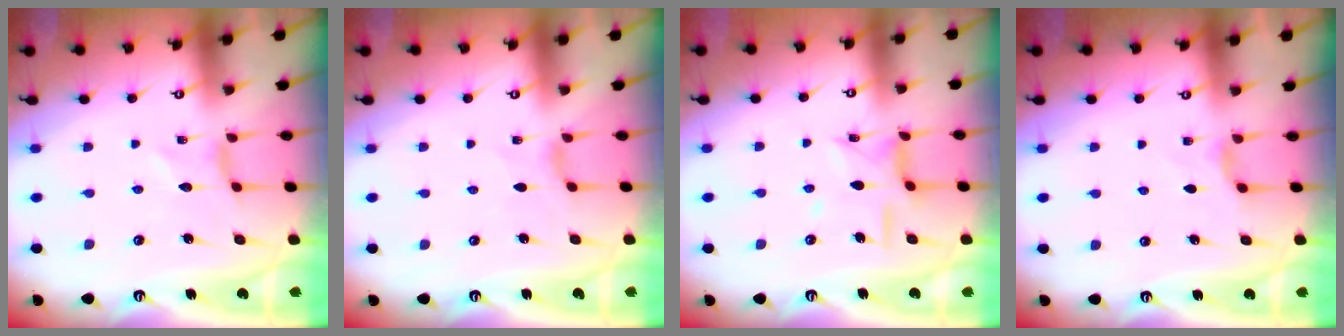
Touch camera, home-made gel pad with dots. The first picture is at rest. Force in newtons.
{"total": 0.8, "press": 0.7, "slide": 0.4}
{"total": 9.0, "press": 9.0, "slide": 0.6}
{"total": 3.1, "press": 3.0, "slide": 0.6}